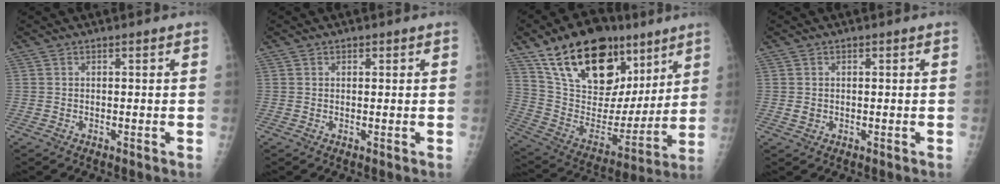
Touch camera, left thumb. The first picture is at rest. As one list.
[{"total": 0.9, "force": [0.4, 0.7, 0.4], "torque": [0.003, 0.000, 0.004]}, {"total": 26.6, "force": [15.3, 15.0, 15.7], "torque": [-0.222, -0.029, 0.270]}, {"total": 1.7, "force": [0.0, 1.5, 0.7], "torque": [-0.006, 0.002, 0.002]}]